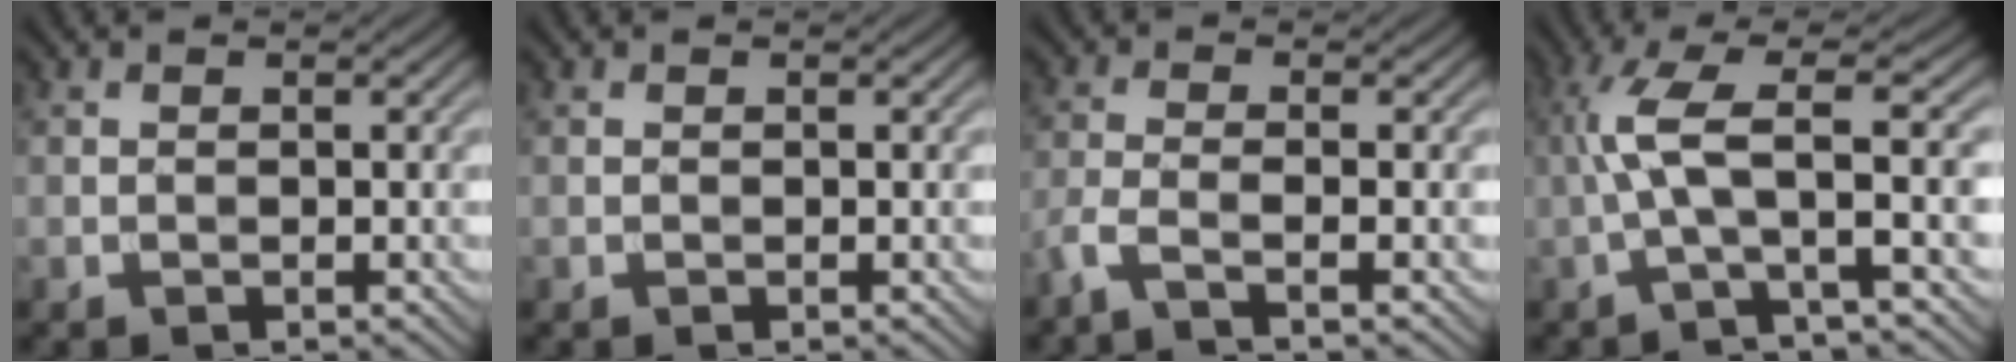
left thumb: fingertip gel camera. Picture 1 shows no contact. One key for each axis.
{"total": 0.0}
{"total": 3.2, "fx": -2.1, "fy": 0.5, "fz": 2.4, "tx": -0.049, "ty": -0.002, "tz": -0.060}
{"total": 7.4, "fx": -0.7, "fy": 1.0, "fz": 7.3, "tx": -0.141, "ty": 0.023, "tz": -0.026}